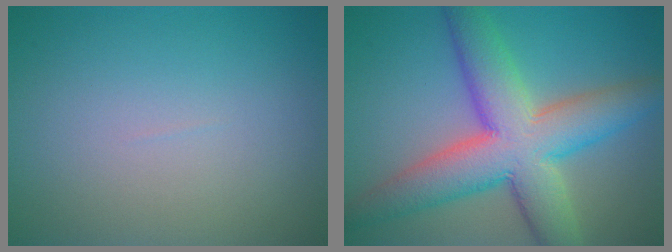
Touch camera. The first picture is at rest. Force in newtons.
{"total": 10.1, "press": 10.1, "slide": 0.3}